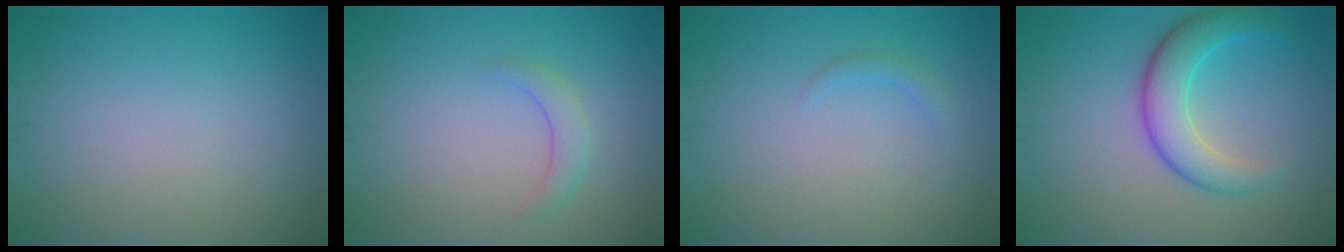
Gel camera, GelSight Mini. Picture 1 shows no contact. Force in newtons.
{"total": 1.7, "press": 1.6, "slide": 0.2}
{"total": 0.8, "press": 0.8, "slide": 0.0}
{"total": 4.8, "press": 4.8, "slide": 0.3}